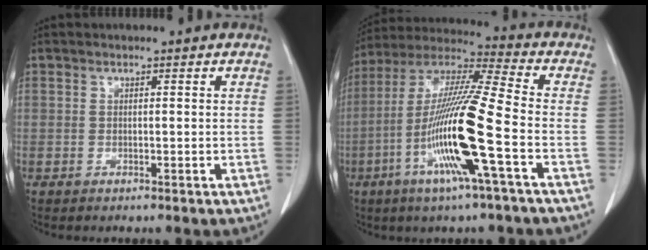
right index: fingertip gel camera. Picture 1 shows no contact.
{"total": 17.1, "force": [-5.2, -0.5, 16.3], "torque": [-0.324, -0.013, -0.106]}